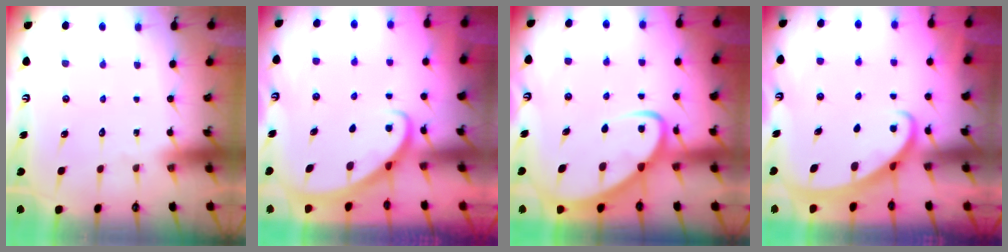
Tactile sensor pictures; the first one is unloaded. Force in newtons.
{"total": 2.9, "press": 2.9, "slide": 0.2}
{"total": 5.8, "press": 5.8, "slide": 0.6}
{"total": 2.2, "press": 2.2, "slide": 0.2}